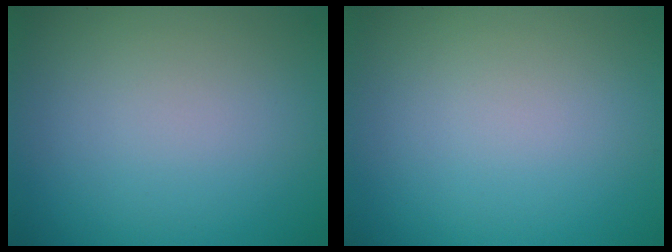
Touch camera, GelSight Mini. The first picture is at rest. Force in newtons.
{"total": 0.0}